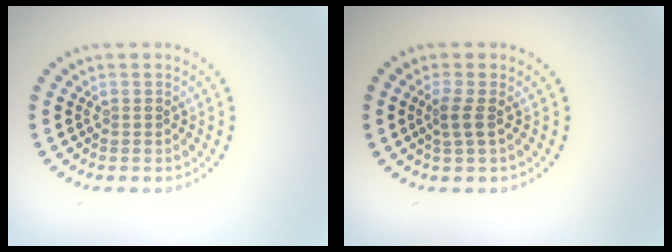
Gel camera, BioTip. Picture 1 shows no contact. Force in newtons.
{"total": 1.6, "press": 1.2, "slide": 1.0}